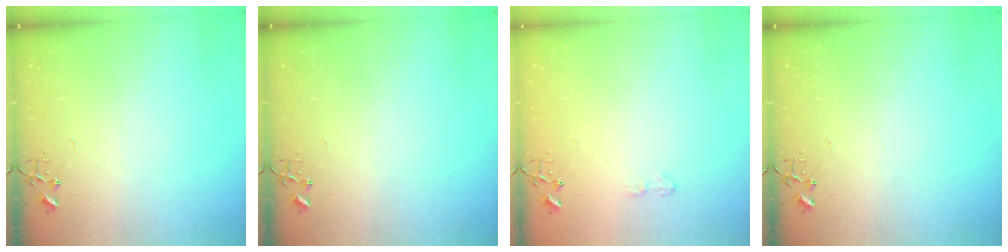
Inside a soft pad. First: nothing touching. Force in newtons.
{"total": 0.0}
{"total": 4.2, "press": 4.2, "slide": 0.5}
{"total": 0.0}